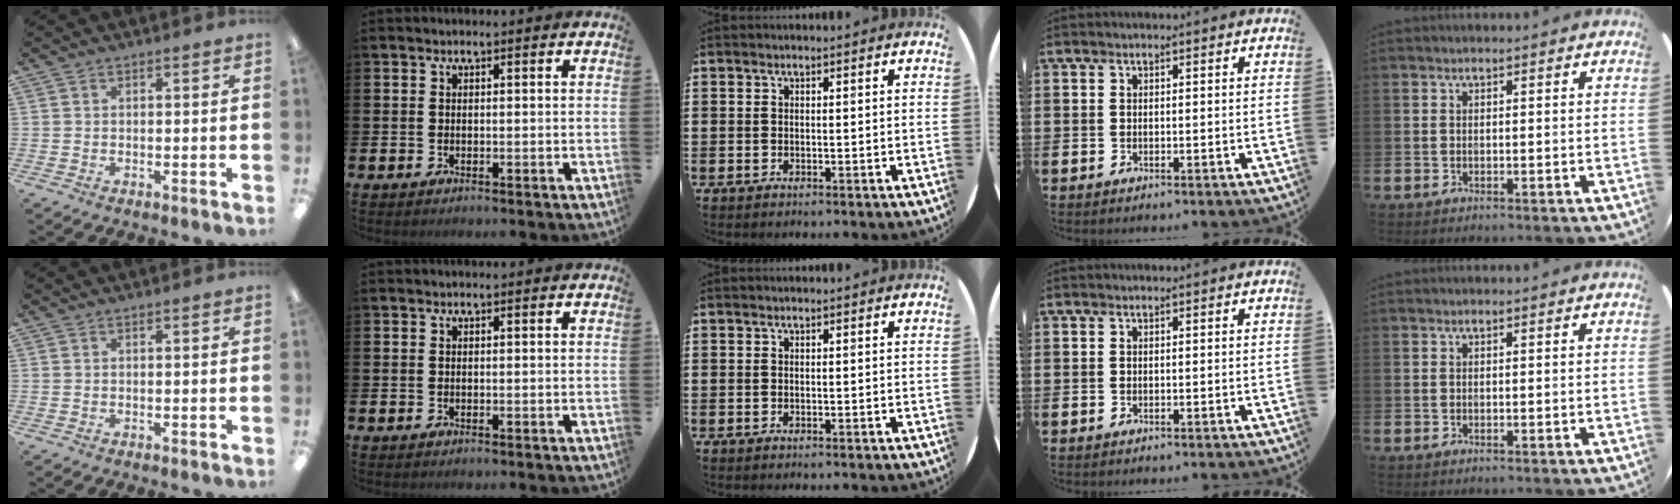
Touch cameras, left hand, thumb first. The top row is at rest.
{}